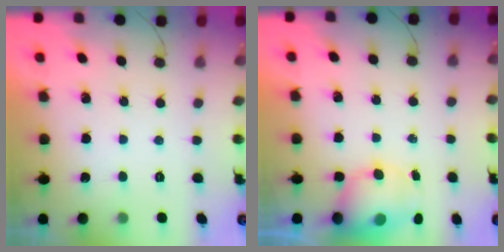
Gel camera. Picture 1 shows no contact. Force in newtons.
{"total": 6.7, "press": 6.7, "slide": 0.9}